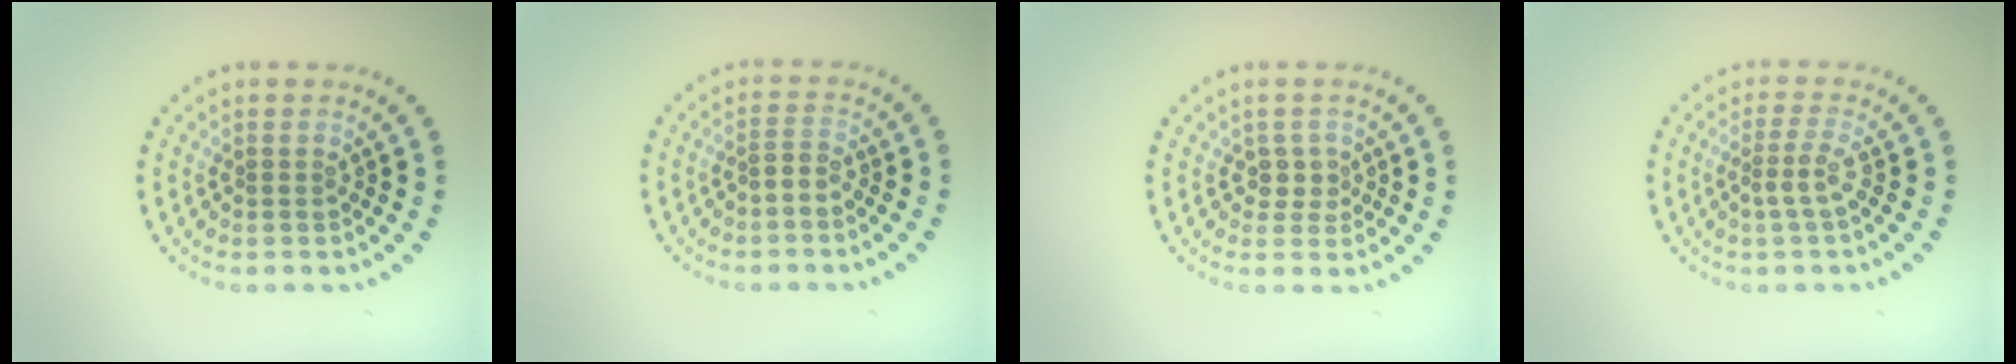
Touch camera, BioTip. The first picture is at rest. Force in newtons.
{"total": 1.3, "press": 1.0, "slide": 0.9}
{"total": 1.6, "press": 1.2, "slide": 1.0}
{"total": 1.7, "press": 1.2, "slide": 1.3}